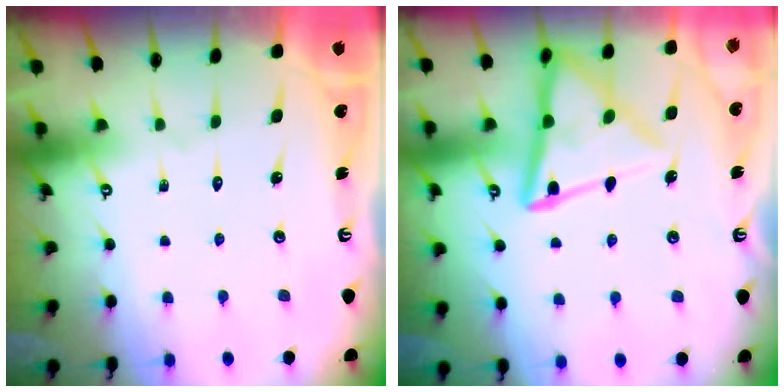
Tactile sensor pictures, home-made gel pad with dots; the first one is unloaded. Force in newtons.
{"total": 15.4, "press": 15.3, "slide": 1.3}